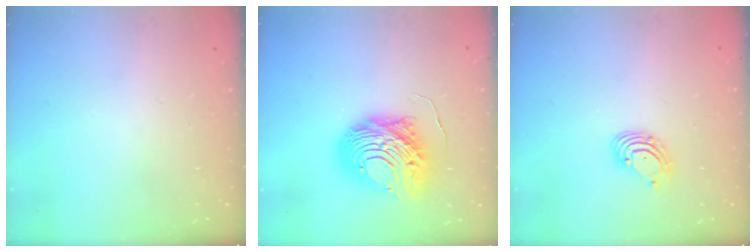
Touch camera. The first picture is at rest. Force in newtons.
{"total": 14.1, "press": 14.0, "slide": 1.3}
{"total": 3.7, "press": 3.7, "slide": 0.4}